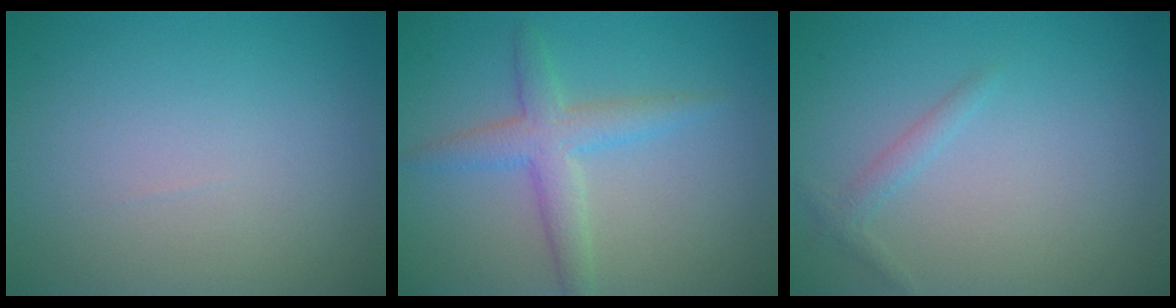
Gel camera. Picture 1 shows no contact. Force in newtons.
{"total": 3.4, "press": 3.4, "slide": 0.1}
{"total": 1.1, "press": 1.1, "slide": 0.0}